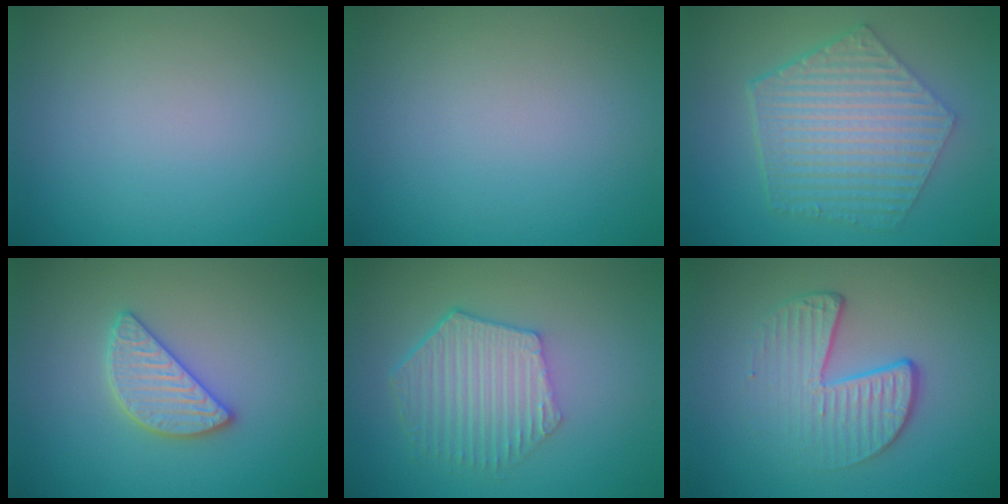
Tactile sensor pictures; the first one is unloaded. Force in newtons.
{"total": 0.0}
{"total": 6.9, "press": 5.0, "slide": 4.7}
{"total": 2.9, "press": 2.9, "slide": 0.3}
{"total": 5.6, "press": 4.1, "slide": 3.7}
{"total": 4.4, "press": 2.8, "slide": 3.4}